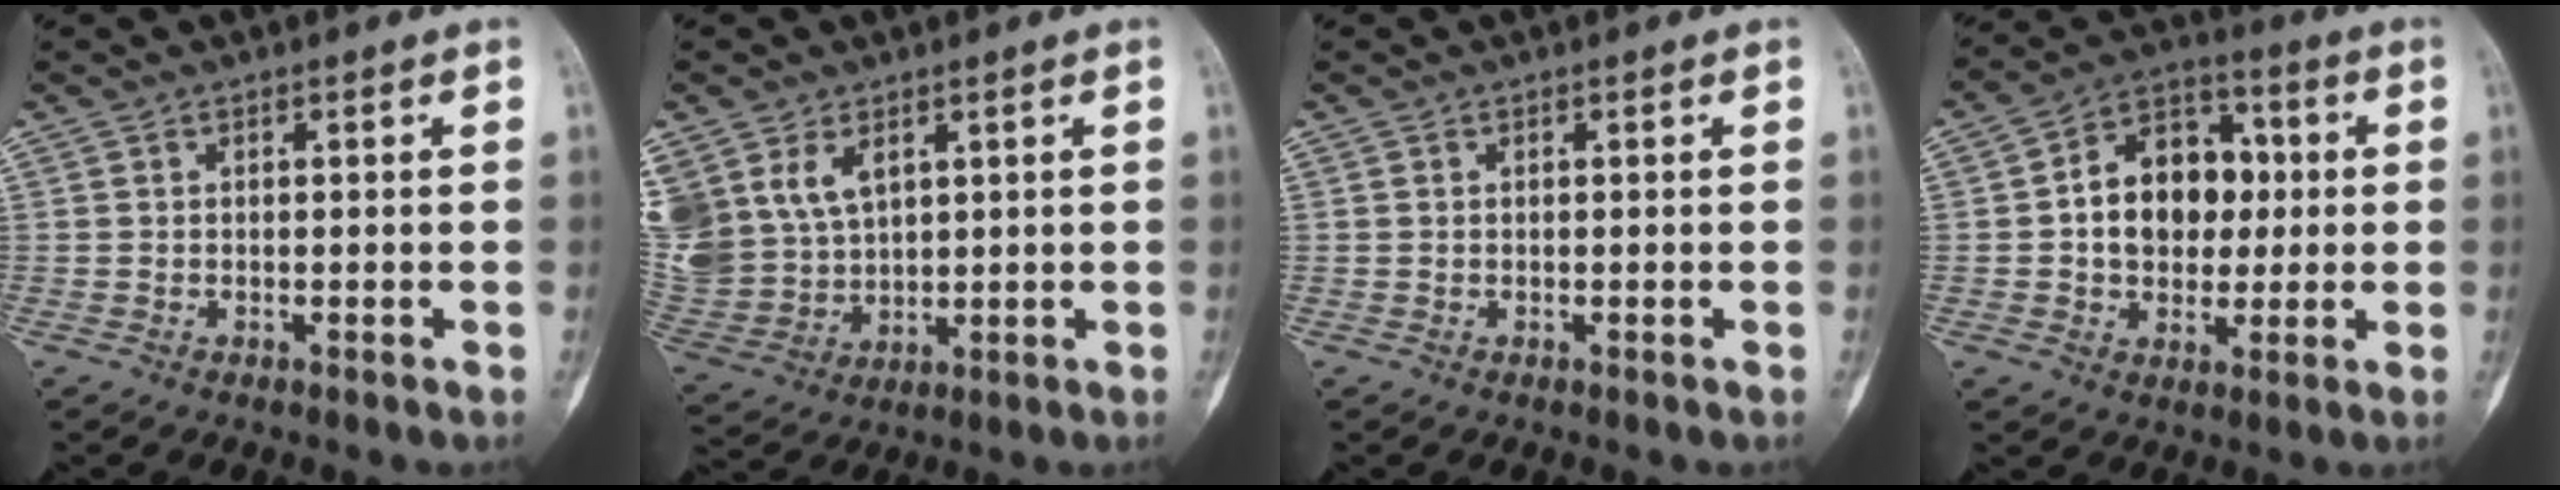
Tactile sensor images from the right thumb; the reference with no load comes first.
{"total": 16.8, "force": [6.7, 12.4, 9.2], "torque": [-0.223, 0.004, 0.158]}
{"total": 0.0}
{"total": 14.0, "force": [0.8, 10.3, 9.4], "torque": [-0.105, 0.023, 0.008]}